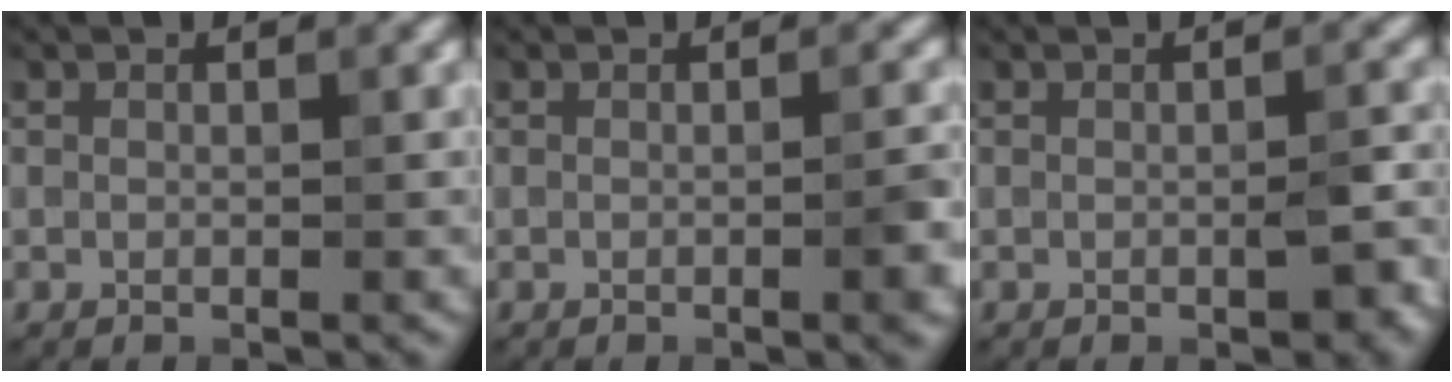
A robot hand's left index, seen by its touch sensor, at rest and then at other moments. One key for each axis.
{"total": 2.1, "fx": -0.5, "fy": 0.4, "fz": 2.0, "tx": -0.023, "ty": 0.002, "tz": -0.007}
{"total": 2.0, "fx": -0.6, "fy": 0.6, "fz": 1.8, "tx": -0.025, "ty": -0.002, "tz": -0.006}